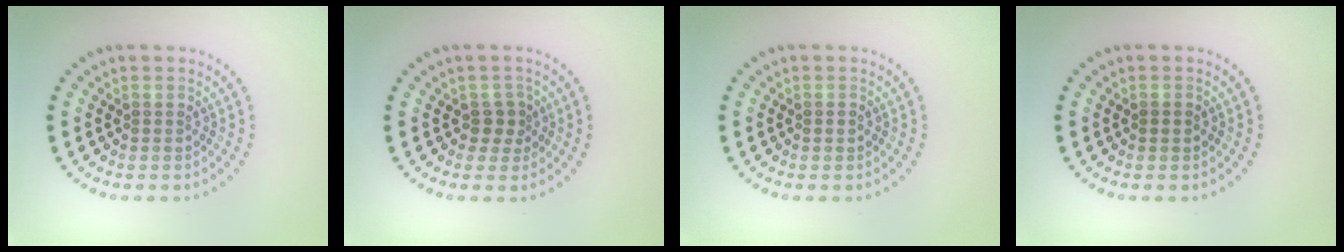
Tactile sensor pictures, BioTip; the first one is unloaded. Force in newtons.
{"total": 1.7, "press": 1.4, "slide": 0.9}
{"total": 0.7, "press": 0.7, "slide": 0.1}
{"total": 0.9, "press": 0.9, "slide": 0.2}